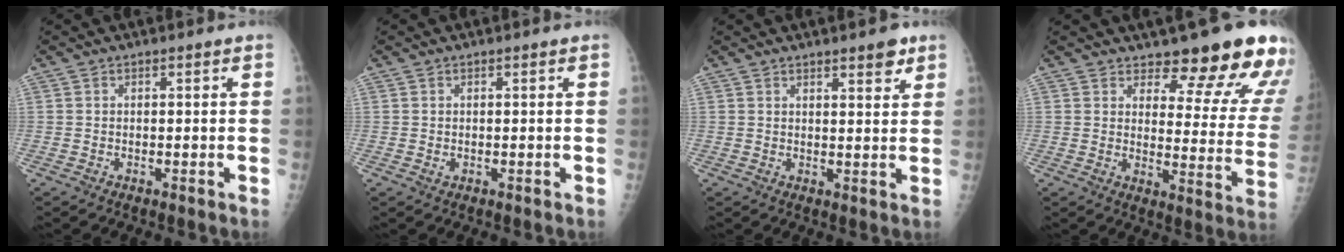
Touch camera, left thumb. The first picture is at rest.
{"total": 0.6, "force": [0.1, 0.3, 0.5], "torque": [-0.009, 0.003, 0.006]}
{"total": 4.1, "force": [2.8, 1.1, 2.8], "torque": [-0.028, -0.017, 0.037]}
{"total": 16.6, "force": [13.3, 5.1, 8.6], "torque": [-0.057, -0.100, 0.154]}